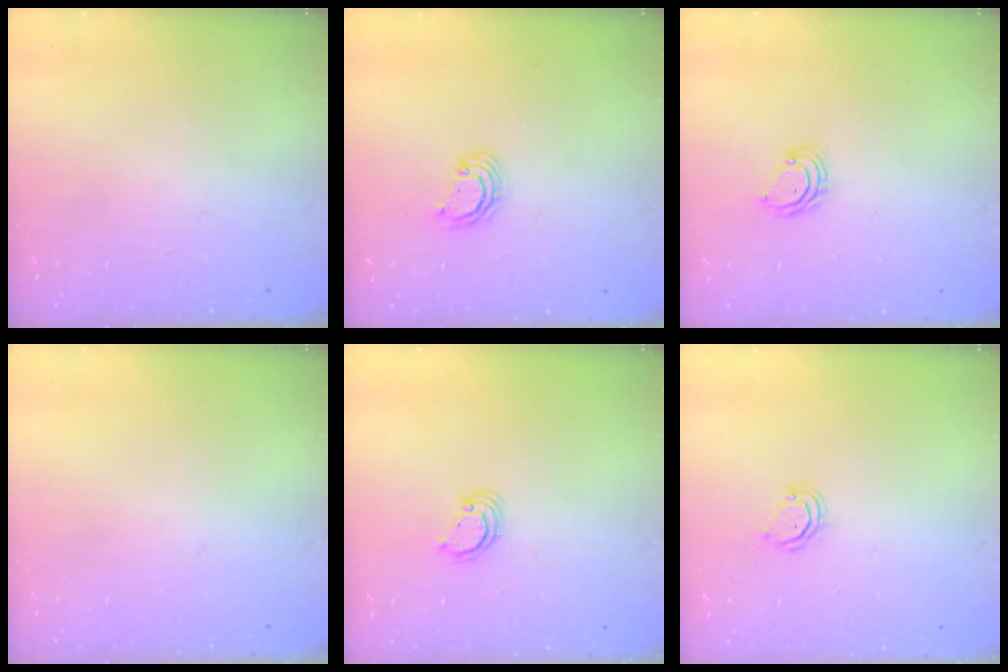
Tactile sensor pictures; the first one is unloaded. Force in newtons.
{"total": 3.8, "press": 3.8, "slide": 0.2}
{"total": 5.0, "press": 5.0, "slide": 0.4}
{"total": 0.0}
{"total": 3.6, "press": 3.6, "slide": 0.2}
{"total": 4.0, "press": 4.0, "slide": 0.3}